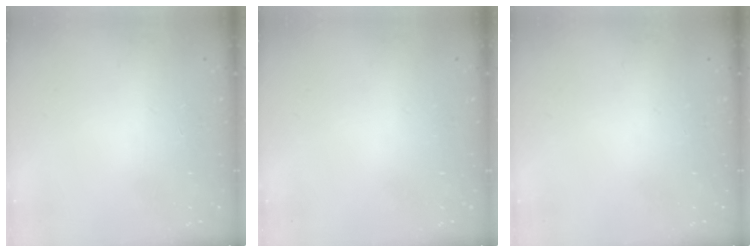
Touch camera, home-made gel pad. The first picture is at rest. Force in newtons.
{"total": 0.0}
{"total": 0.0}